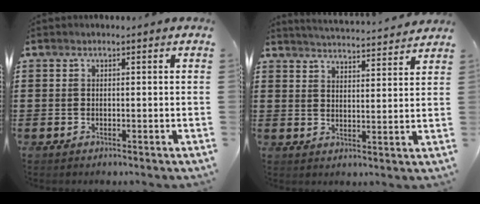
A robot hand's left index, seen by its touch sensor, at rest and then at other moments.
{"total": 4.0, "force": [3.8, -0.9, 0.3], "torque": [-0.022, -0.032, 0.064]}